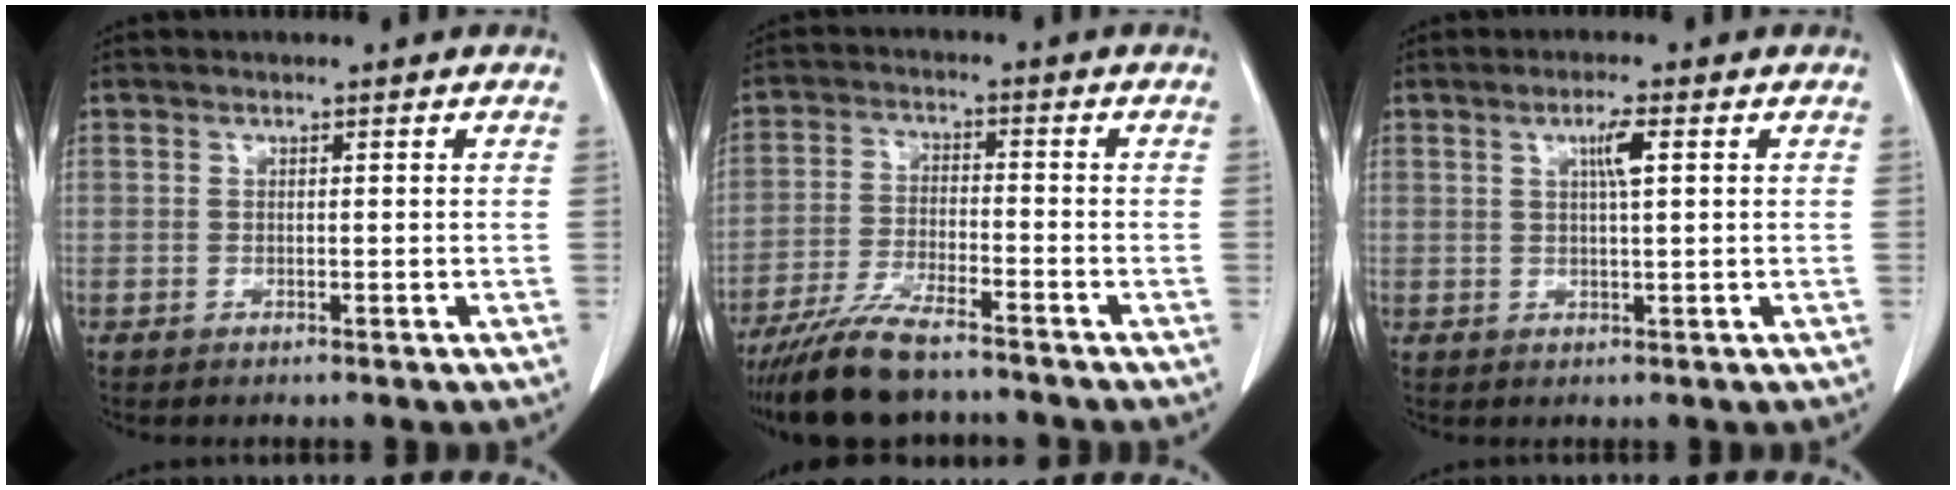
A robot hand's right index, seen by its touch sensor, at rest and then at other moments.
{"total": 9.4, "force": [-7.8, 1.5, 4.8], "torque": [-0.091, -0.026, -0.139]}
{"total": 3.2, "force": [1.0, 0.1, 3.0], "torque": [-0.053, 0.001, 0.018]}